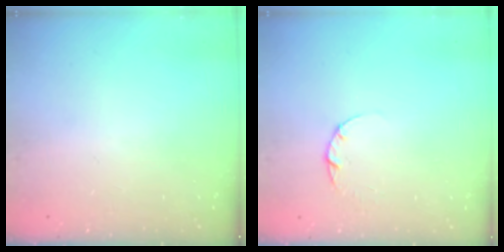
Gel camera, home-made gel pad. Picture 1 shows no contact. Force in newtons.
{"total": 2.2, "press": 2.2, "slide": 0.3}